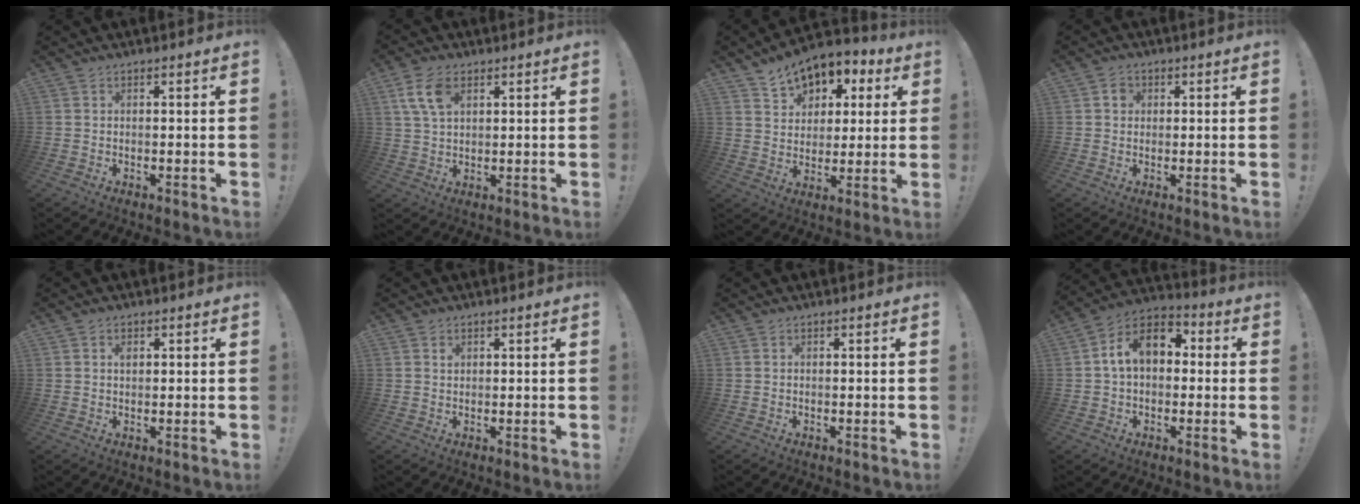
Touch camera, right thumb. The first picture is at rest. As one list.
[{"total": 8.2, "force": [3.5, 4.7, 5.7], "torque": [-0.107, -0.001, 0.068]}, {"total": 10.4, "force": [6.8, 6.7, 4.2], "torque": [-0.061, -0.049, 0.126]}, {"total": 2.6, "force": [0.5, 2.4, 1.0], "torque": [-0.007, 0.003, 0.007]}, {"total": 1.1, "force": [0.4, 0.8, 0.7], "torque": [0.001, -0.003, 0.005]}, {"total": 0.7, "force": [0.5, 0.6, 0.2], "torque": [0.002, -0.002, 0.008]}, {"total": 0.0}, {"total": 11.9, "force": [2.4, 7.7, 8.7], "torque": [-0.143, 0.019, 0.049]}]